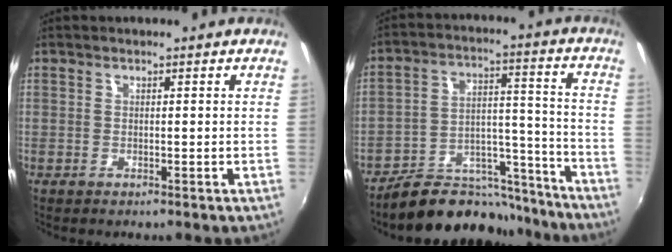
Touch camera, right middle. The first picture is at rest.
{"total": 16.4, "force": [-14.7, 6.1, 4.1], "torque": [-0.062, 0.054, -0.209]}